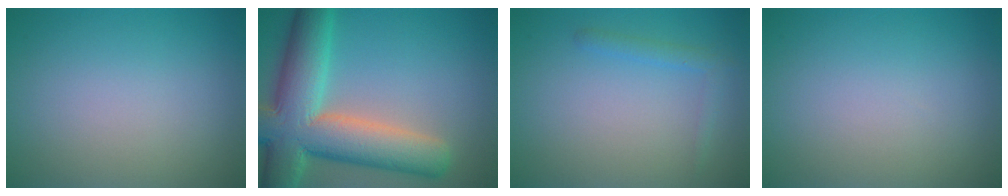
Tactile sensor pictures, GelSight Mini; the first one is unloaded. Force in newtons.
{"total": 11.8, "press": 11.7, "slide": 0.8}
{"total": 1.5, "press": 1.5, "slide": 0.1}
{"total": 0.0}